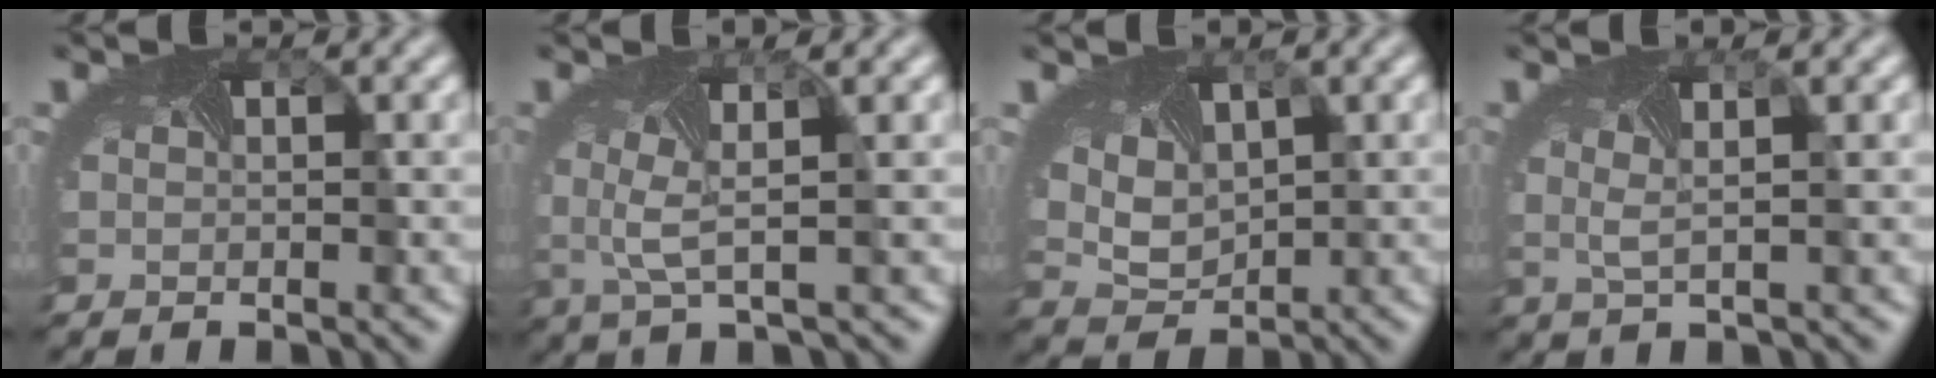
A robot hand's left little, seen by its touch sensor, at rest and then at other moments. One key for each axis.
{"total": 2.8, "fx": 0.5, "fy": 0.3, "fz": 2.8, "tx": -0.073, "ty": 0.000, "tz": 0.007}
{"total": 3.8, "fx": 1.9, "fy": 2.4, "fz": 2.2, "tx": -0.059, "ty": 0.006, "tz": 0.042}
{"total": 1.4, "fx": 0.4, "fy": -0.2, "fz": 1.3, "tx": -0.023, "ty": 0.003, "tz": 0.007}